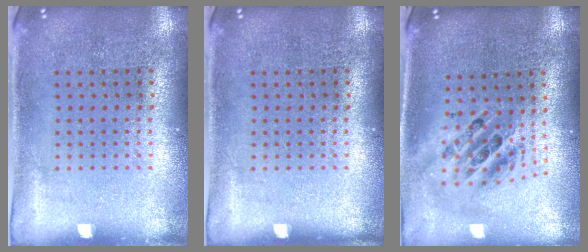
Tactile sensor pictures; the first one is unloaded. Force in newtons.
{"total": 0.0}
{"total": 2.0, "press": 1.5, "slide": 1.3}